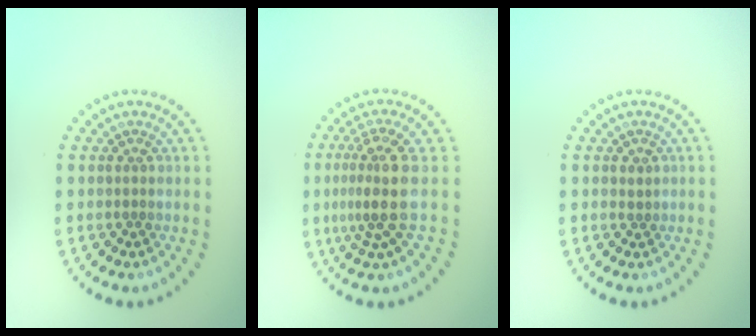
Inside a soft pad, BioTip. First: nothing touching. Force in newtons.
{"total": 3.8, "press": 2.8, "slide": 2.6}
{"total": 0.6, "press": 0.3, "slide": 0.4}